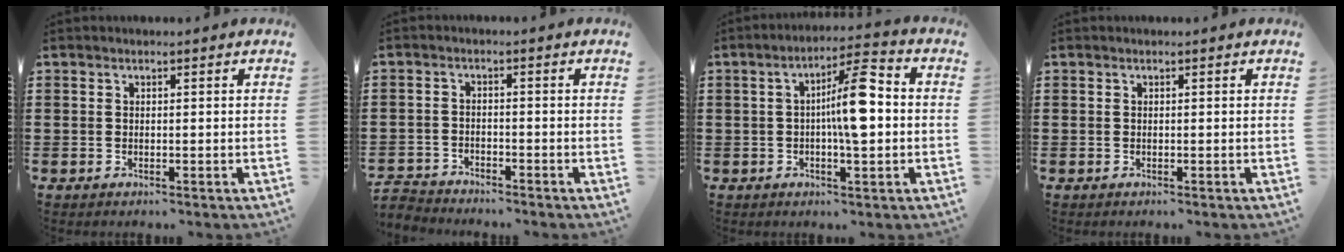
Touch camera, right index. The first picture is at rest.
{"total": 2.7, "force": [-2.6, 0.4, -0.2], "torque": [-0.004, 0.001, -0.058]}
{"total": 9.0, "force": [0.1, 2.4, 8.7], "torque": [-0.140, 0.008, -0.005]}
{"total": 0.0}